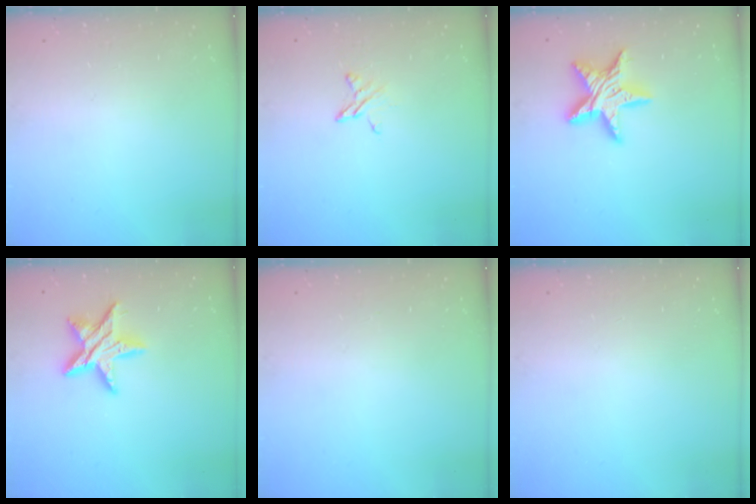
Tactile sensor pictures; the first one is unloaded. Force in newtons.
{"total": 4.6, "press": 4.5, "slide": 0.5}
{"total": 15.2, "press": 15.2, "slide": 1.1}
{"total": 12.7, "press": 12.6, "slide": 0.7}
{"total": 0.0}
{"total": 0.0}